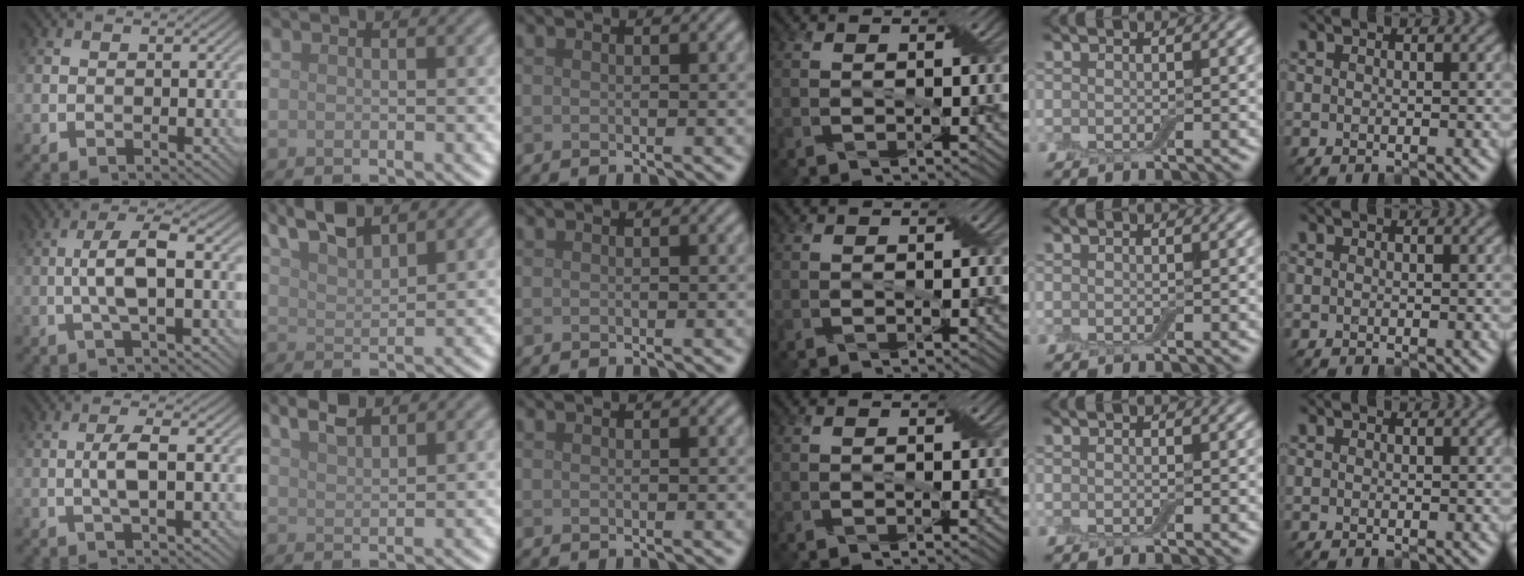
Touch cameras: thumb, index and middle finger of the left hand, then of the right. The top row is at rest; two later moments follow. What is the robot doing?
{"motion": "insert", "object": "box of matches"}